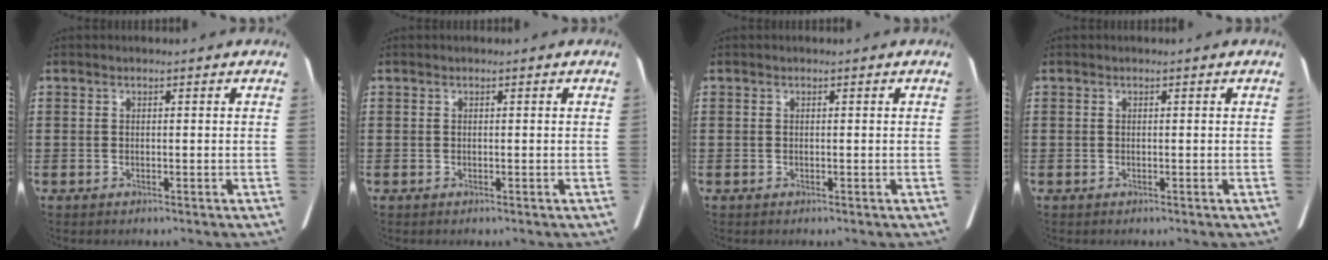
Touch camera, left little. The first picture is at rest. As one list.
[{"total": 0.0}, {"total": 0.0}, {"total": 0.0}]